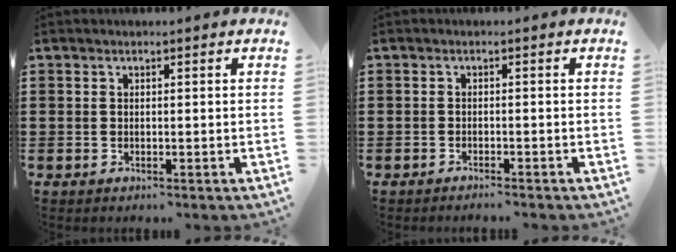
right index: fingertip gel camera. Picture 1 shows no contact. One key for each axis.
{"total": 1.0, "fx": -1.0, "fy": -0.2, "fz": 0.1, "tx": -0.005, "ty": 0.000, "tz": -0.021}